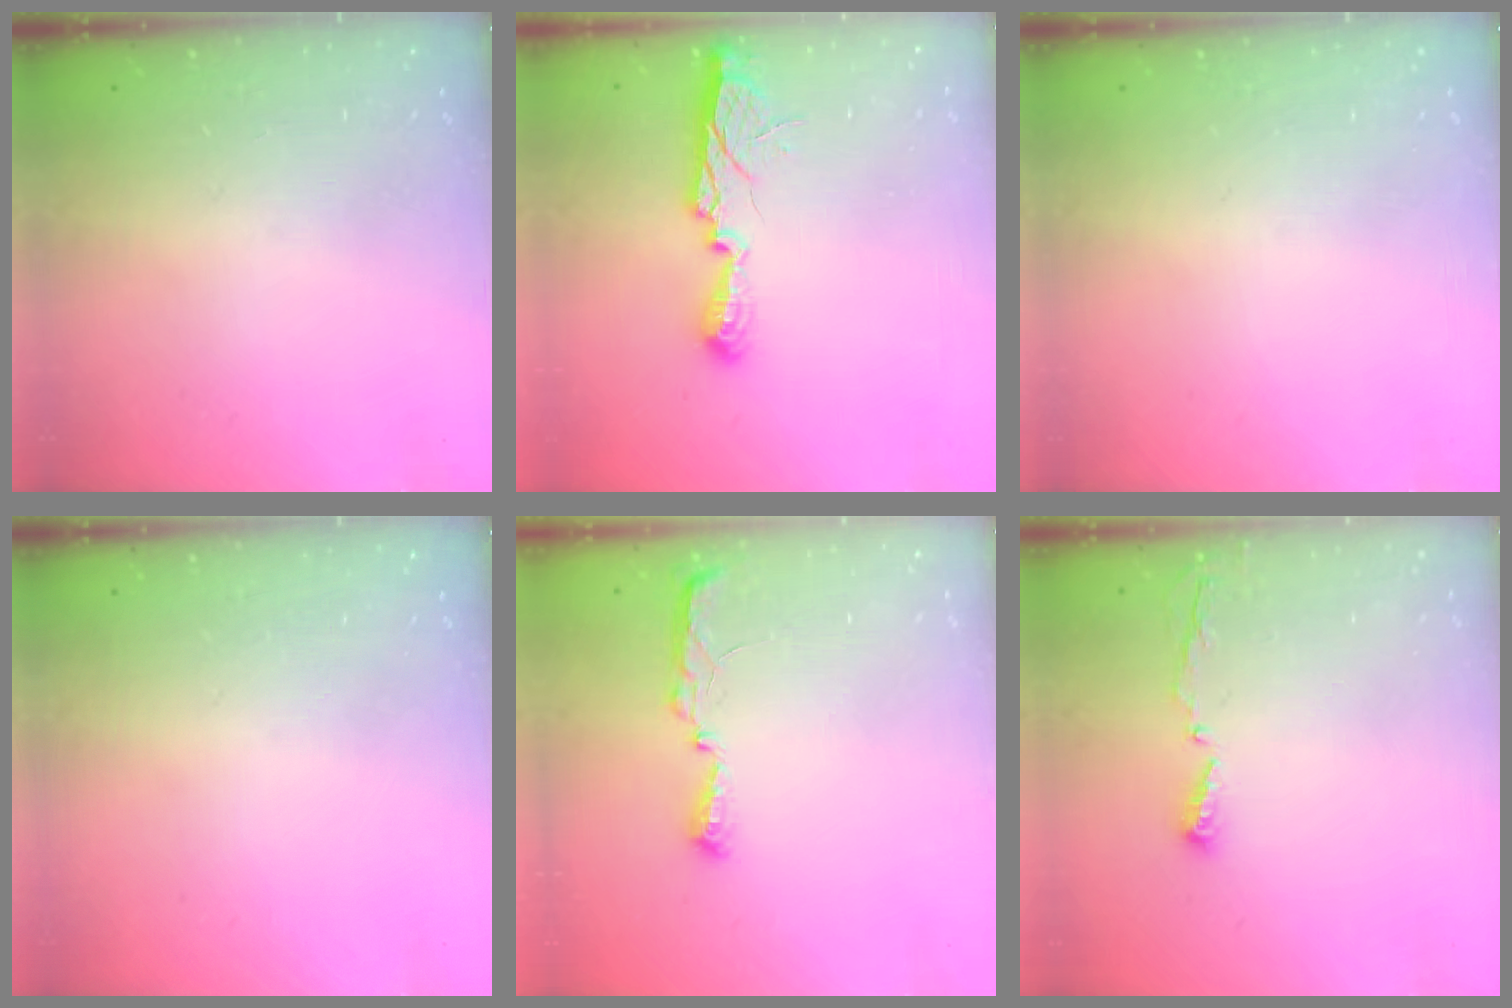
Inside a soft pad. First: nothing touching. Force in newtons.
{"total": 10.1, "press": 10.1, "slide": 0.7}
{"total": 0.0}
{"total": 0.0}
{"total": 5.4, "press": 5.3, "slide": 0.7}
{"total": 3.6, "press": 3.6, "slide": 0.4}